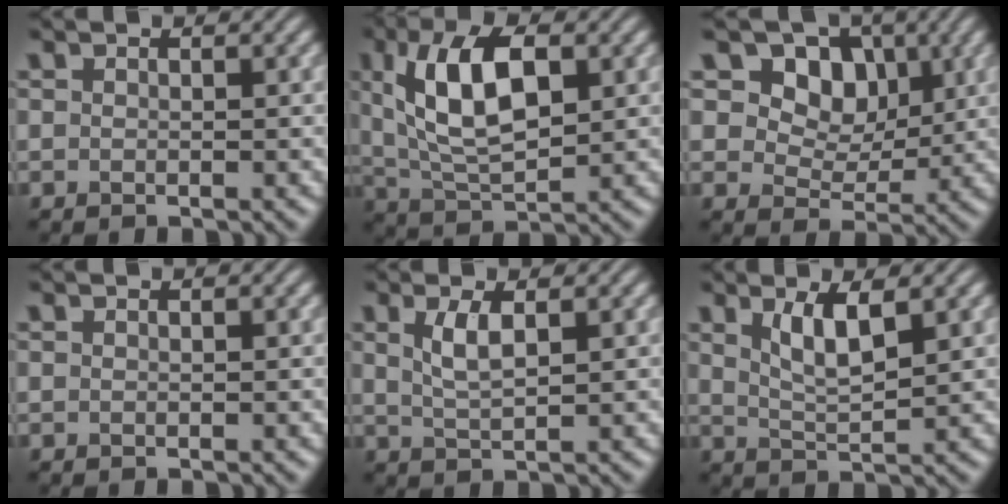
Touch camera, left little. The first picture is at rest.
{"total": 8.7, "force": [2.3, 4.1, 7.3], "torque": [-0.136, 0.009, 0.038]}
{"total": 8.1, "force": [3.4, 6.0, 4.2], "torque": [-0.081, -0.004, 0.056]}
{"total": 0.0}
{"total": 2.7, "force": [1.0, 0.9, 2.4], "torque": [-0.051, -0.001, 0.023]}
{"total": 3.4, "force": [1.7, 0.9, 2.8], "torque": [-0.057, -0.006, 0.036]}